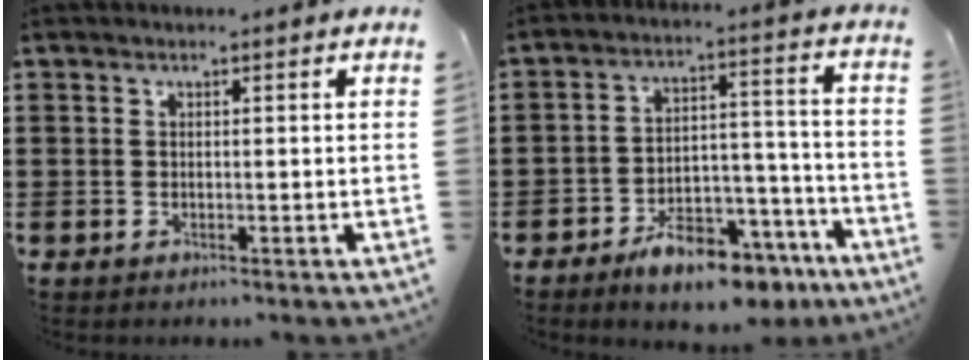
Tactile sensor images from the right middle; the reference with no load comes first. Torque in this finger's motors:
{"motor_torque": [1.38, -0.76, 0.35, 0.12]}